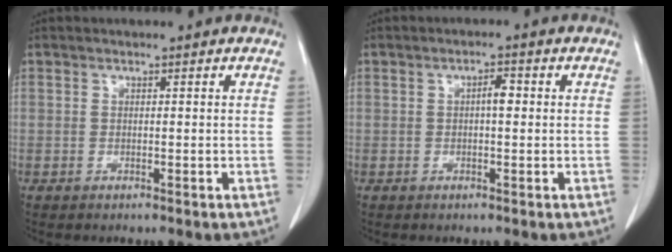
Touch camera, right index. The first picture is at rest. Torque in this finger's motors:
{"motor_torque": [0.37, -0.14, 0.14, 0.05]}